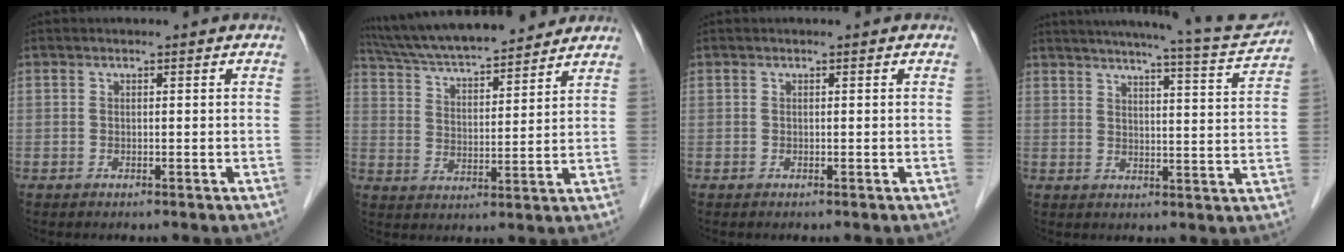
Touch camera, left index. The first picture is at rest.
{"total": 17.8, "force": [16.0, 2.5, 7.3], "torque": [-0.129, 0.029, 0.260]}
{"total": 0.0}
{"total": 15.1, "force": [13.9, -0.6, 5.7], "torque": [-0.087, -0.036, 0.172]}